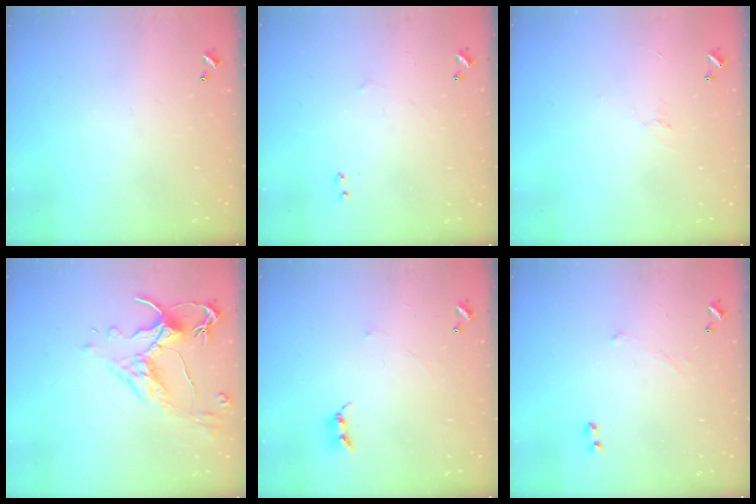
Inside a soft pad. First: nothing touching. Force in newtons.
{"total": 2.5, "press": 2.4, "slide": 0.4}
{"total": 3.5, "press": 3.5, "slide": 0.5}
{"total": 2.5, "press": 2.1, "slide": 1.2}
{"total": 2.4, "press": 2.4, "slide": 0.4}
{"total": 1.7, "press": 1.7, "slide": 0.4}